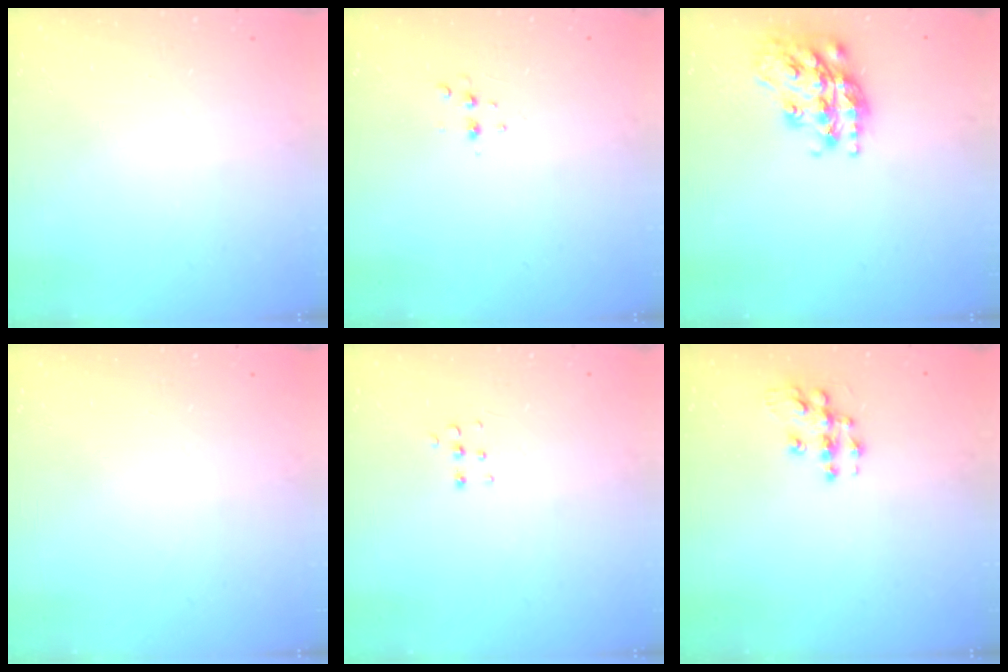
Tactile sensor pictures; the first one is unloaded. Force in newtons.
{"total": 3.5, "press": 3.4, "slide": 0.5}
{"total": 20.0, "press": 19.9, "slide": 1.3}
{"total": 0.0}
{"total": 3.8, "press": 3.7, "slide": 0.9}
{"total": 9.4, "press": 9.4, "slide": 0.5}